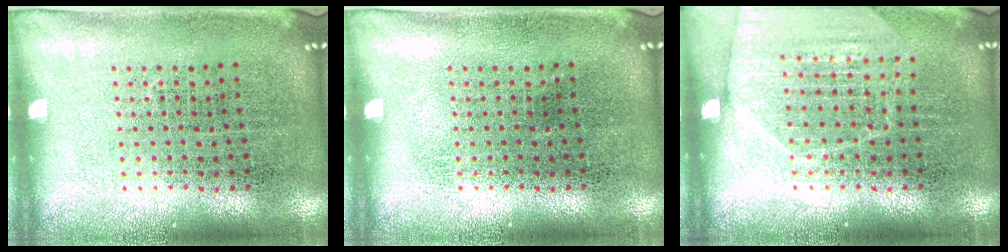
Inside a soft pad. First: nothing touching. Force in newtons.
{"total": 0.0}
{"total": 1.6, "press": 1.5, "slide": 0.3}